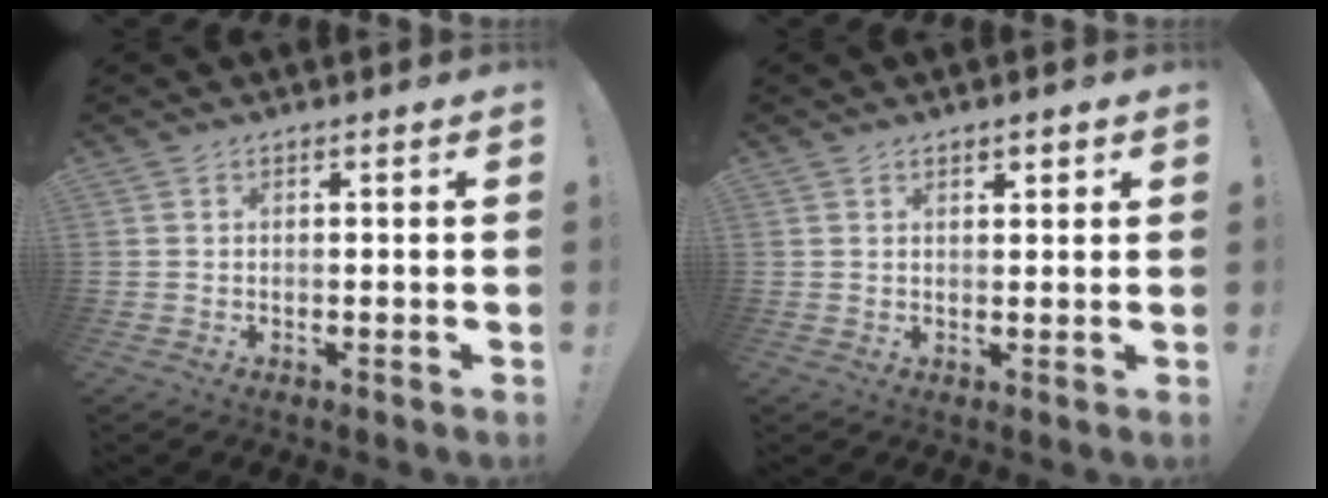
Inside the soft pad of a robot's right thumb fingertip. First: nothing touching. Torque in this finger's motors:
{"motor_torque": [-0.16, -0.38, -0.42, 0.00, 0.09]}